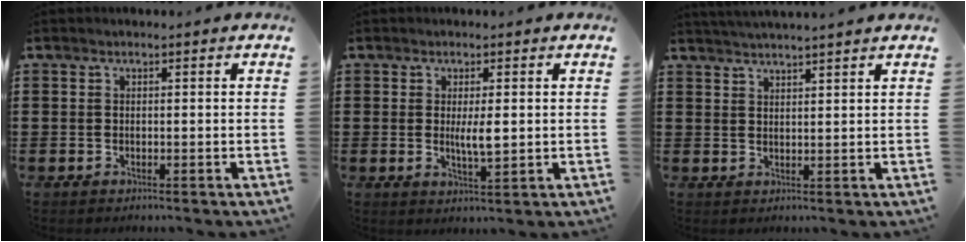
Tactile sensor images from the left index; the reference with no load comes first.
{"total": 4.0, "force": [0.3, 0.9, 3.9], "torque": [-0.063, -0.005, 0.003]}
{"total": 2.4, "force": [2.3, -0.6, 0.2], "torque": [-0.007, -0.006, 0.044]}